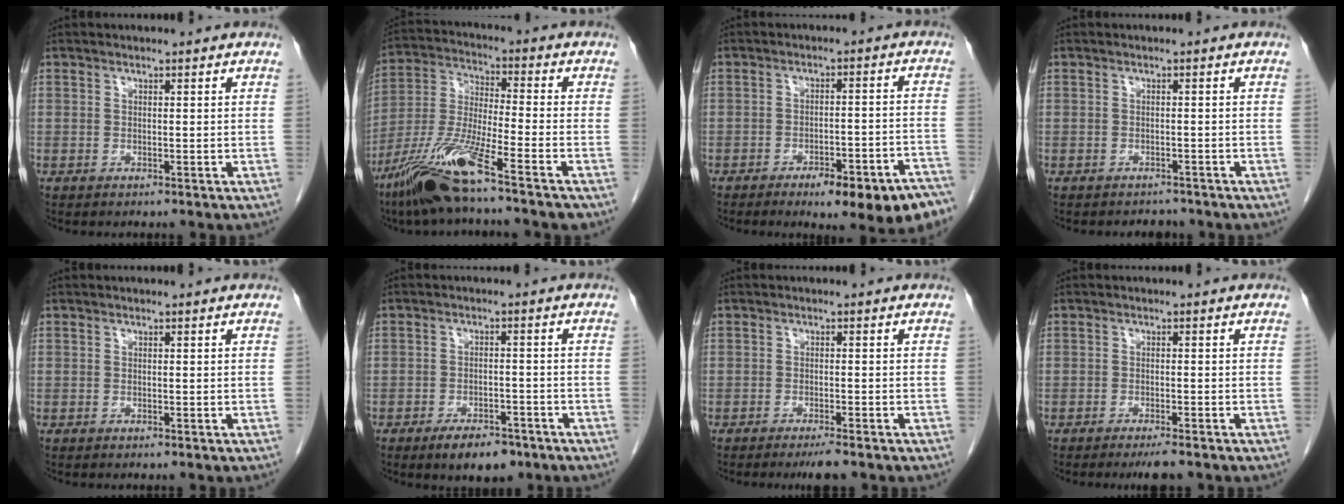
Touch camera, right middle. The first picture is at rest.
{"total": 13.2, "force": [-8.8, 0.2, 9.8], "torque": [-0.213, -0.030, -0.169]}
{"total": 13.8, "force": [-9.7, 3.5, 9.1], "torque": [-0.059, 0.032, -0.129]}
{"total": 2.2, "force": [-2.0, 0.9, -0.2], "torque": [-0.001, -0.002, -0.030]}
{"total": 0.0}
{"total": 6.1, "force": [-4.2, 2.6, 3.5], "torque": [-0.055, 0.000, -0.061]}
{"total": 3.0, "force": [-2.4, 0.2, 1.8], "torque": [-0.025, -0.004, -0.035]}
{"total": 3.1, "force": [-2.5, 0.3, 1.9], "torque": [-0.023, -0.004, -0.035]}